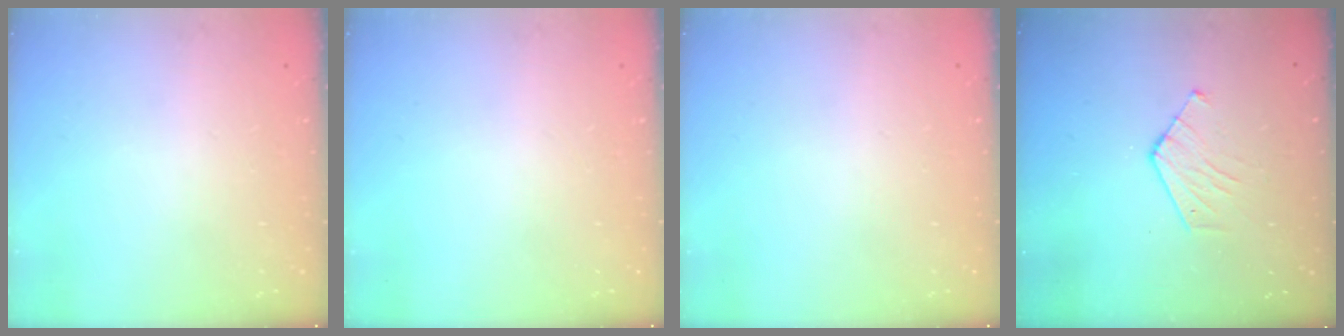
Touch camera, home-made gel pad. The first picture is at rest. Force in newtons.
{"total": 0.0}
{"total": 0.0}
{"total": 5.5, "press": 5.4, "slide": 0.6}